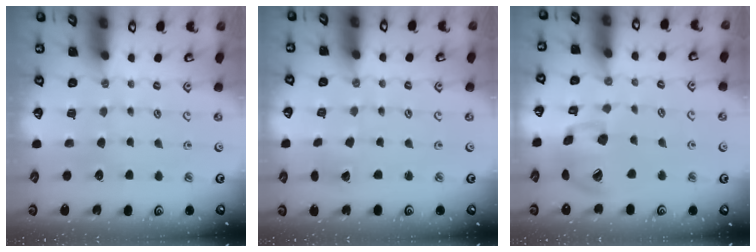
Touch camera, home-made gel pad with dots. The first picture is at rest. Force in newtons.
{"total": 2.4, "press": 2.4, "slide": 0.2}
{"total": 15.4, "press": 15.2, "slide": 2.2}